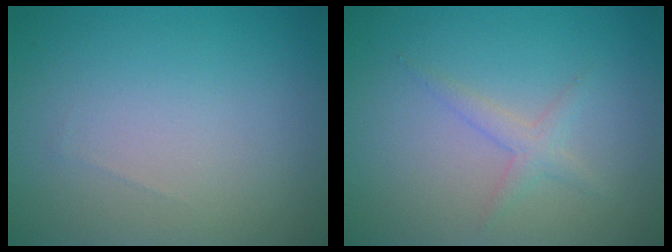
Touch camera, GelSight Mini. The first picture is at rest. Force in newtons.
{"total": 1.6, "press": 1.6, "slide": 0.1}